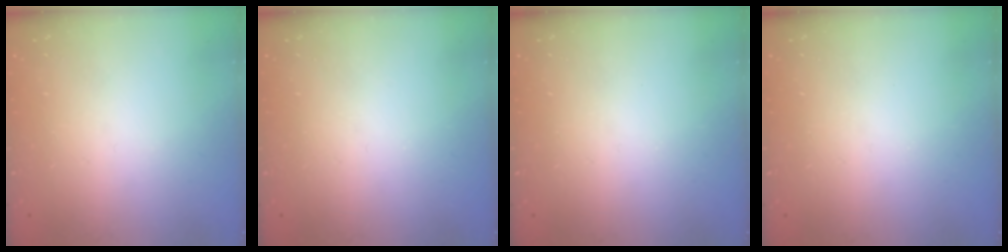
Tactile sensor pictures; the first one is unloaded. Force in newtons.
{"total": 0.0}
{"total": 0.0}
{"total": 0.0}